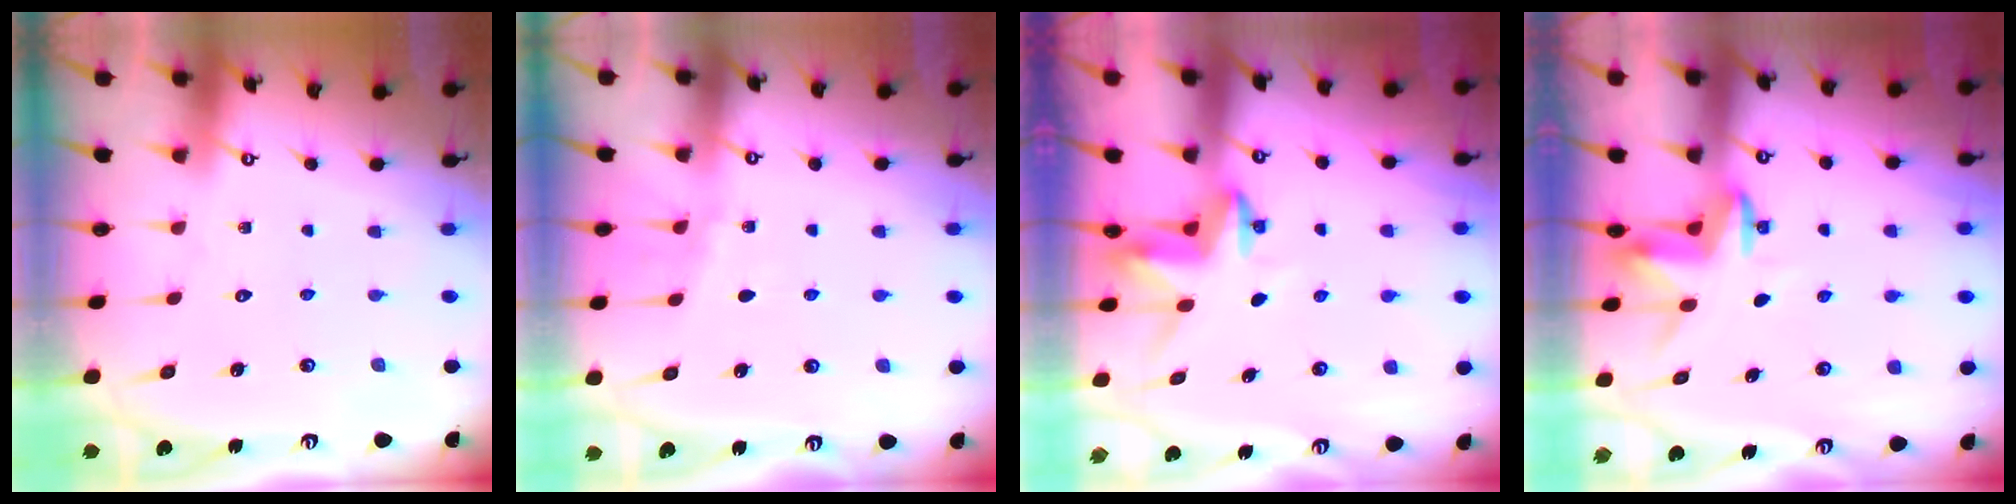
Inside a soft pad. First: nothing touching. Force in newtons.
{"total": 3.1, "press": 3.1, "slide": 0.4}
{"total": 3.8, "press": 3.8, "slide": 0.3}
{"total": 3.8, "press": 3.8, "slide": 0.3}